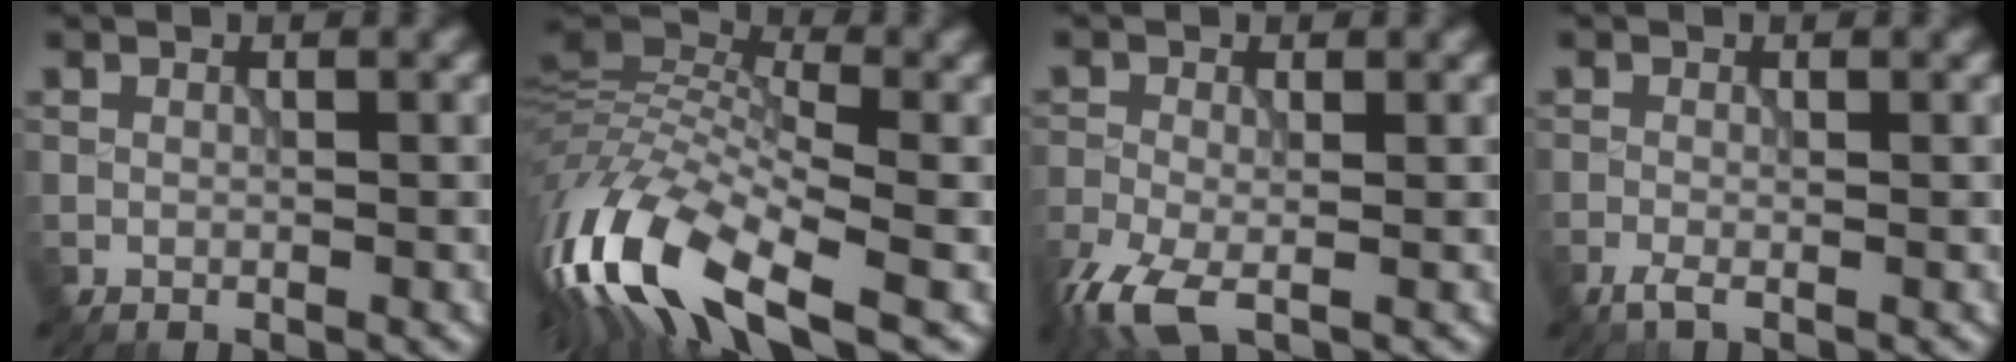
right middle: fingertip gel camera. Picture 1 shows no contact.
{"total": 14.5, "force": [-5.9, 6.1, 11.8], "torque": [-0.265, 0.003, -0.121]}
{"total": 5.4, "force": [-3.0, 2.2, 3.9], "torque": [-0.092, -0.015, -0.065]}
{"total": 1.4, "force": [-0.8, 0.2, 1.1], "torque": [-0.024, -0.002, -0.021]}